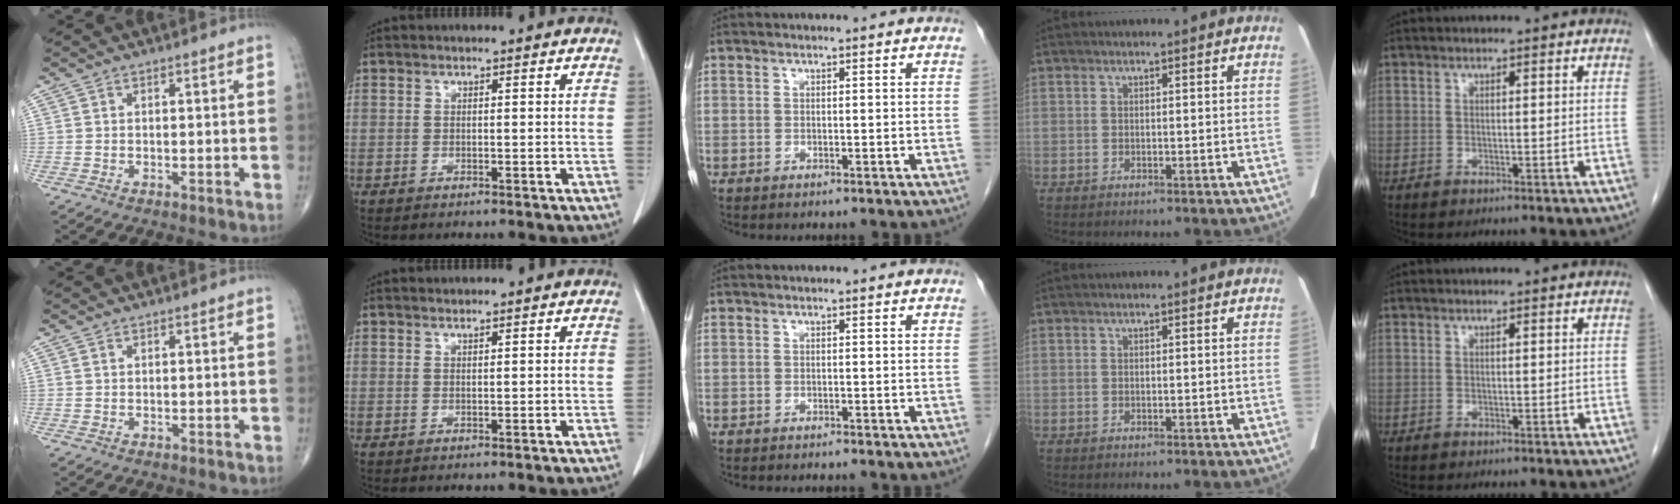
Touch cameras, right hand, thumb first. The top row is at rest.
{"index": {"total": 0.7, "force": [0.6, 0.2, 0.2], "torque": [-0.007, 0.004, 0.013]}, "middle": {"total": 1.6, "force": [-1.5, 0.1, 0.7], "torque": [-0.011, -0.001, -0.018]}}